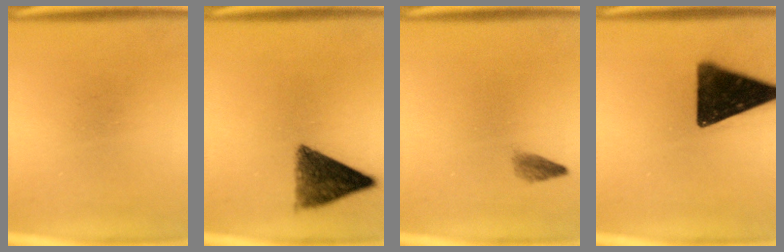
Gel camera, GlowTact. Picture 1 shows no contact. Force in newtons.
{"total": 8.8}
{"total": 1.4}
{"total": 17.1}